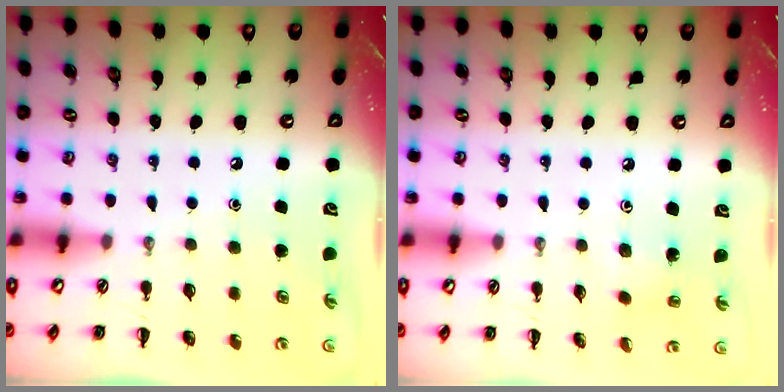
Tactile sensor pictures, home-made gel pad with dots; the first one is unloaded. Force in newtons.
{"total": 2.0, "press": 1.8, "slide": 0.7}